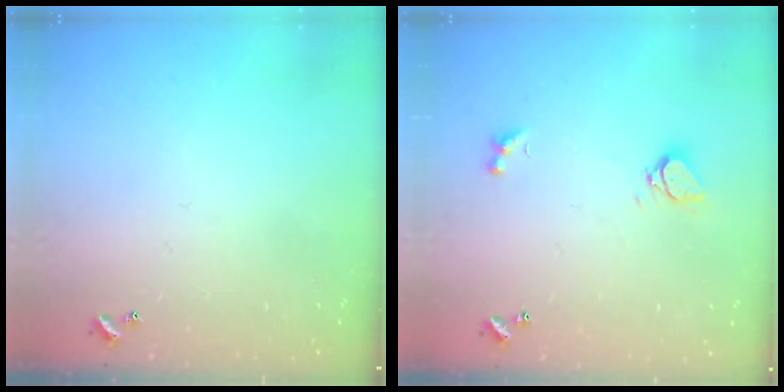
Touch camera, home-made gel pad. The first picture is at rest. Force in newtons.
{"total": 2.8, "press": 2.7, "slide": 0.6}